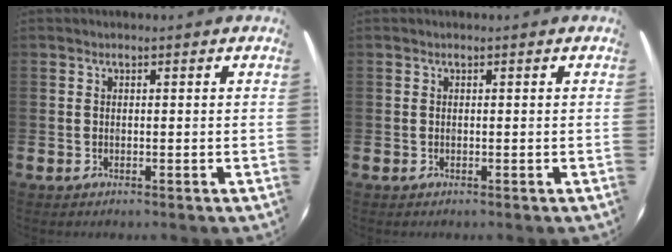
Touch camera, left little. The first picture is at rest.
{"total": 0.0}